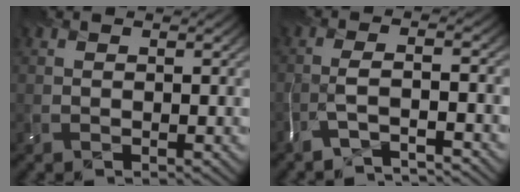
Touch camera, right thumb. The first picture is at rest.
{"total": 3.7, "force": [-3.3, -0.5, 1.6], "torque": [-0.011, 0.005, -0.079]}